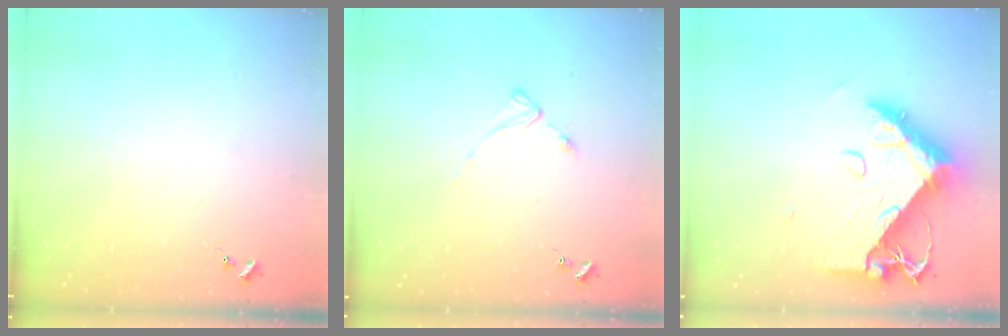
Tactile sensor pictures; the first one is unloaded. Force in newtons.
{"total": 2.8, "press": 2.8, "slide": 0.3}
{"total": 15.2, "press": 15.1, "slide": 1.3}